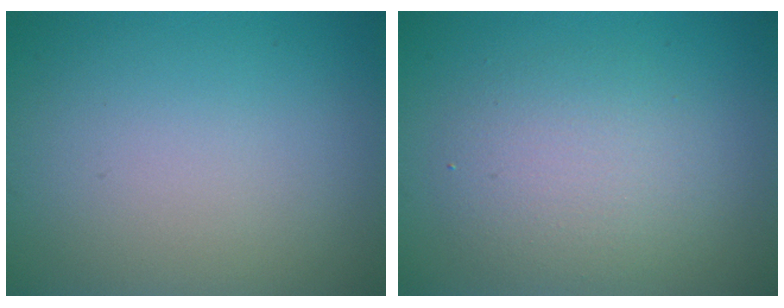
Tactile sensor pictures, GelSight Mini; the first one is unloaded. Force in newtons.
{"total": 3.8, "press": 3.8, "slide": 0.1}